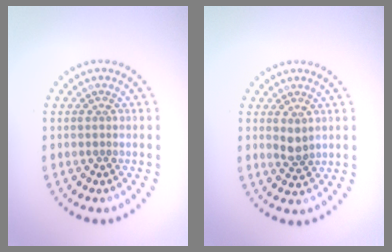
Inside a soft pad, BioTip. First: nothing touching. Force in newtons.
{"total": 1.3, "press": 1.2, "slide": 0.5}